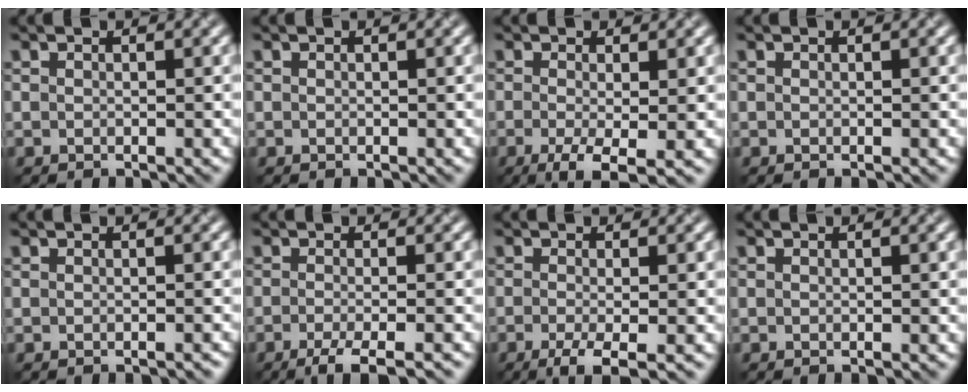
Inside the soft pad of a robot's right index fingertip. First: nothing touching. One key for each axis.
{"total": 0.0}
{"total": 4.2, "fx": -1.4, "fy": 1.0, "fz": 3.8, "tx": -0.073, "ty": -0.009, "tz": -0.026}
{"total": 0.0}
{"total": 0.5, "fx": -0.5, "fy": 0.1, "fz": 0.2, "tx": -0.001, "ty": 0.001, "tz": -0.006}
{"total": 4.0, "fx": -2.5, "fy": 0.8, "fz": 3.0, "tx": -0.043, "ty": -0.005, "tz": -0.049}
{"total": 3.3, "fx": -1.6, "fy": 0.7, "fz": 2.8, "tx": -0.051, "ty": -0.006, "tz": -0.036}
{"total": 0.0}